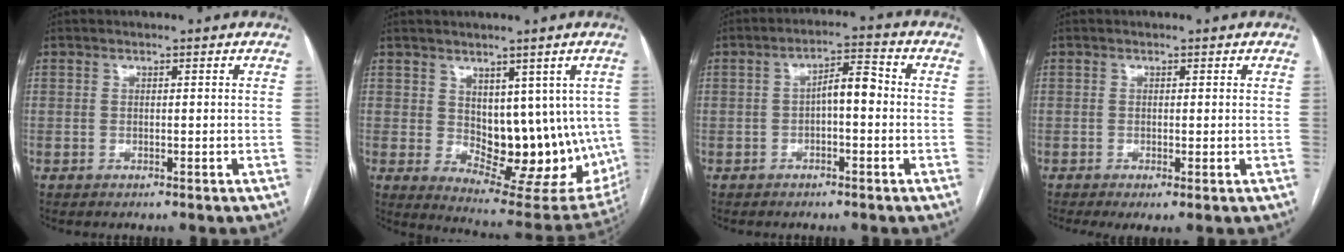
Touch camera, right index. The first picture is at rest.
{"total": 14.0, "force": [1.0, 7.8, 11.6], "torque": [-0.135, -0.004, 0.038]}
{"total": 4.9, "force": [-0.4, 1.6, 4.6], "torque": [-0.074, 0.026, -0.007]}
{"total": 2.1, "force": [-0.3, 0.6, 1.9], "torque": [-0.035, -0.009, -0.002]}